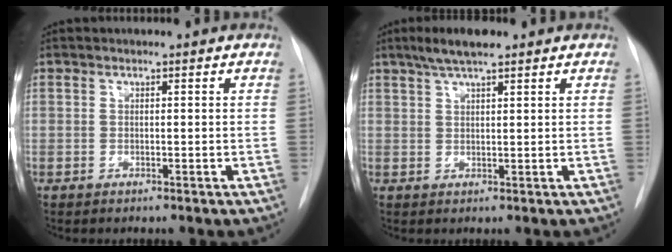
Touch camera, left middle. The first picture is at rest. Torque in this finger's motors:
{"motor_torque": [0.45, -0.41, 0.03, 0.02]}